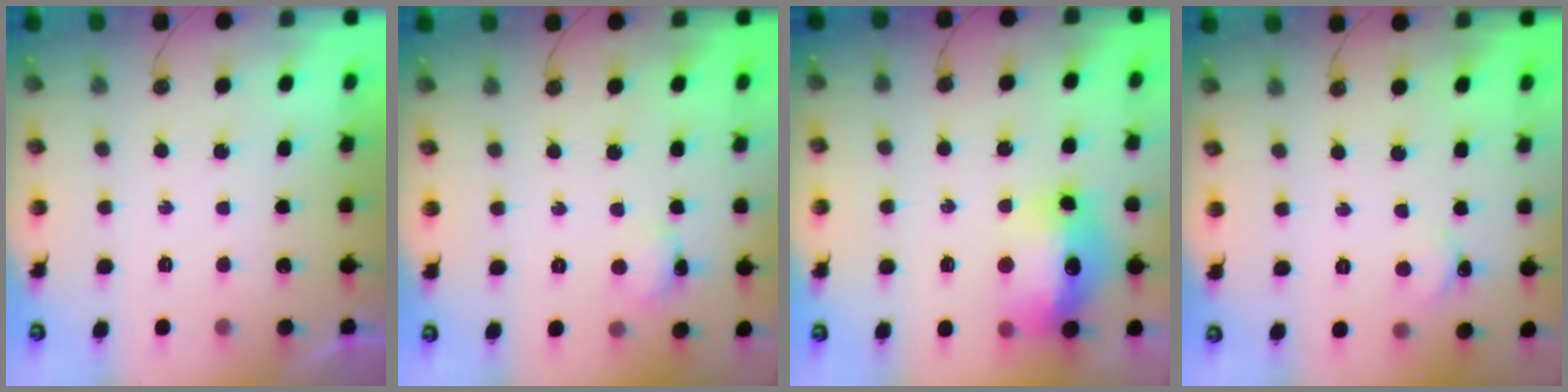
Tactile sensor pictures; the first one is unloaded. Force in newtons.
{"total": 4.6, "press": 4.5, "slide": 0.8}
{"total": 15.7, "press": 15.6, "slide": 1.5}
{"total": 2.0, "press": 2.0, "slide": 0.3}